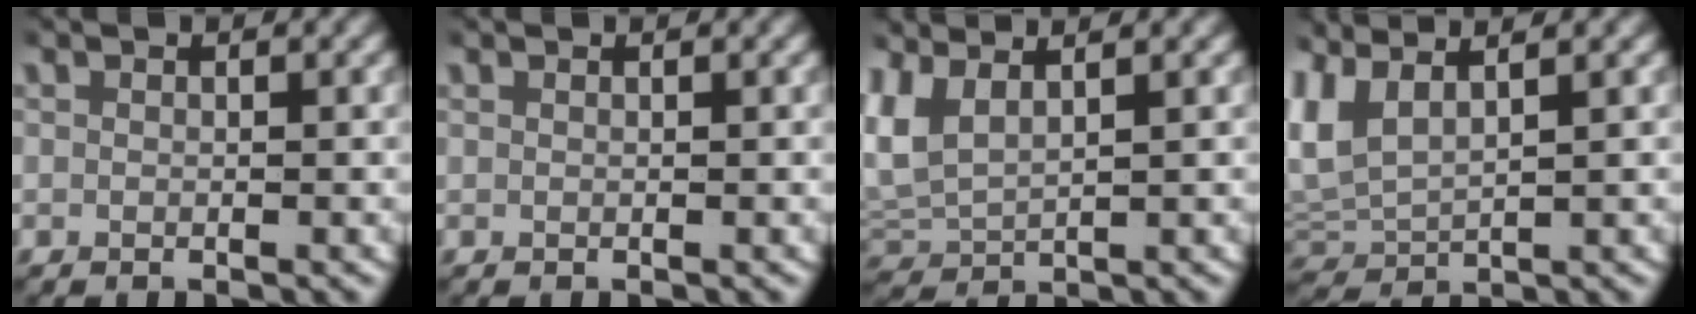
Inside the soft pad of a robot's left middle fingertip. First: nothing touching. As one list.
[{"total": 0.0}, {"total": 6.6, "force": [1.8, 5.2, 3.7], "torque": [-0.132, -0.009, 0.037]}, {"total": 7.6, "force": [2.1, 5.8, 4.3], "torque": [-0.143, -0.006, 0.040]}]